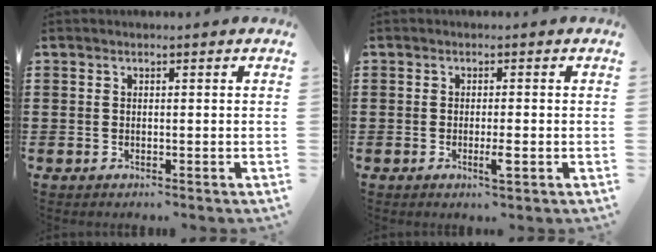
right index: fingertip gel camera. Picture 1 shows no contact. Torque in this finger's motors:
{"motor_torque": [1.07, -0.02, 0.40, 0.13]}